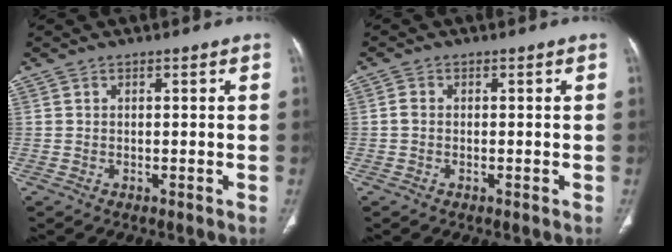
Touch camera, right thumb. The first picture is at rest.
{"total": 1.2, "force": [-0.3, 0.8, 0.8], "torque": [-0.015, 0.000, -0.009]}